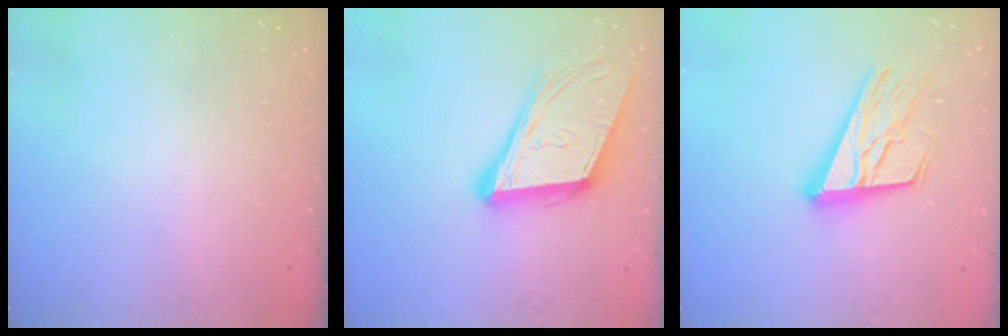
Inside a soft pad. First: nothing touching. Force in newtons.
{"total": 14.7, "press": 14.2, "slide": 3.9}
{"total": 18.0, "press": 17.9, "slide": 1.8}